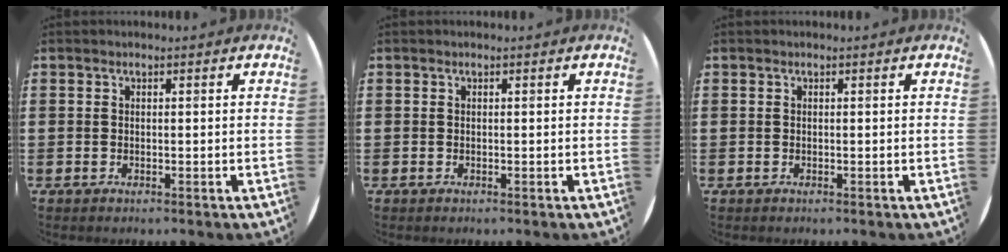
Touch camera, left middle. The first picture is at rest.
{"total": 0.0}
{"total": 0.0}